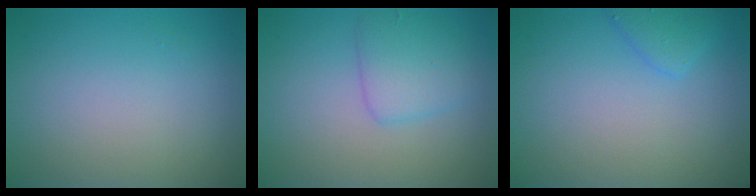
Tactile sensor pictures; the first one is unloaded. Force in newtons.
{"total": 2.9, "press": 2.9, "slide": 0.1}
{"total": 1.7, "press": 1.7, "slide": 0.1}